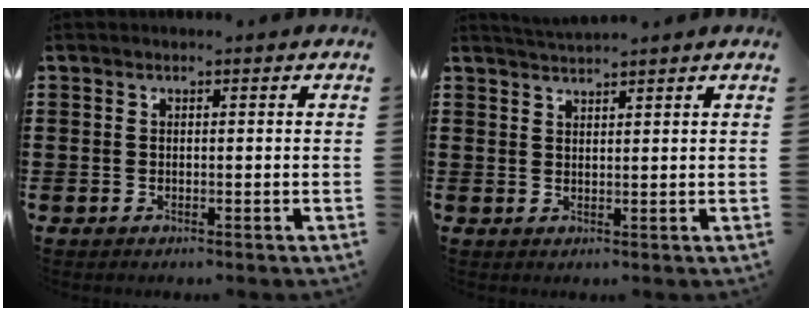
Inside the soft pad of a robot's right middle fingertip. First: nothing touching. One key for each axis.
{"total": 2.0, "fx": 1.9, "fy": 0.0, "fz": 0.3, "tx": -0.011, "ty": 0.003, "tz": 0.037}